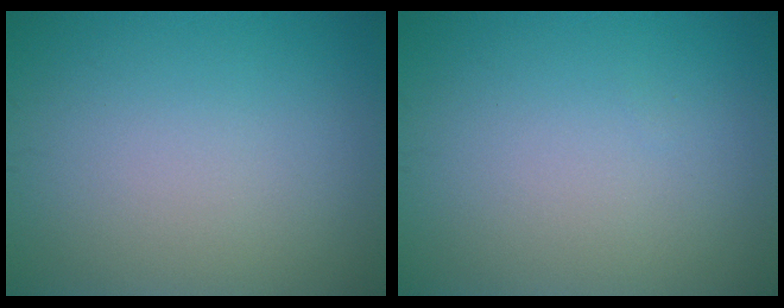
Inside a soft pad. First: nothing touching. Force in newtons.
{"total": 0.0}